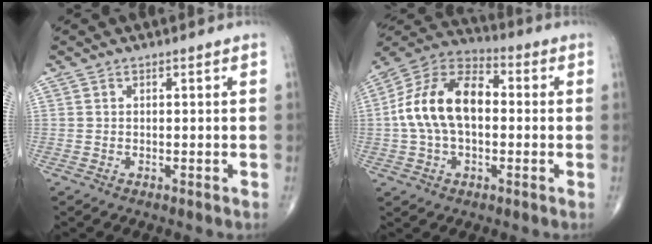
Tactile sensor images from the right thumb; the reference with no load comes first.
{"total": 16.2, "force": [0.4, 9.8, 12.8], "torque": [-0.236, 0.039, -0.003]}